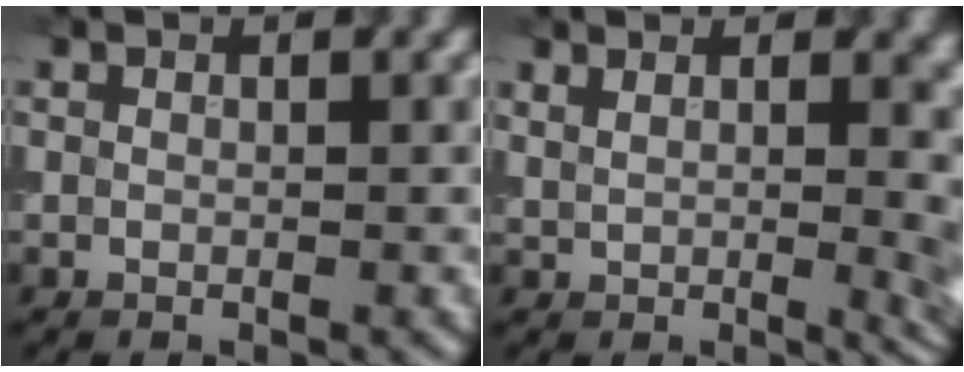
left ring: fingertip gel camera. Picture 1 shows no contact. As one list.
[{"total": 8.7, "force": [2.9, 4.6, 6.8], "torque": [-0.037, 0.026, 0.032]}]